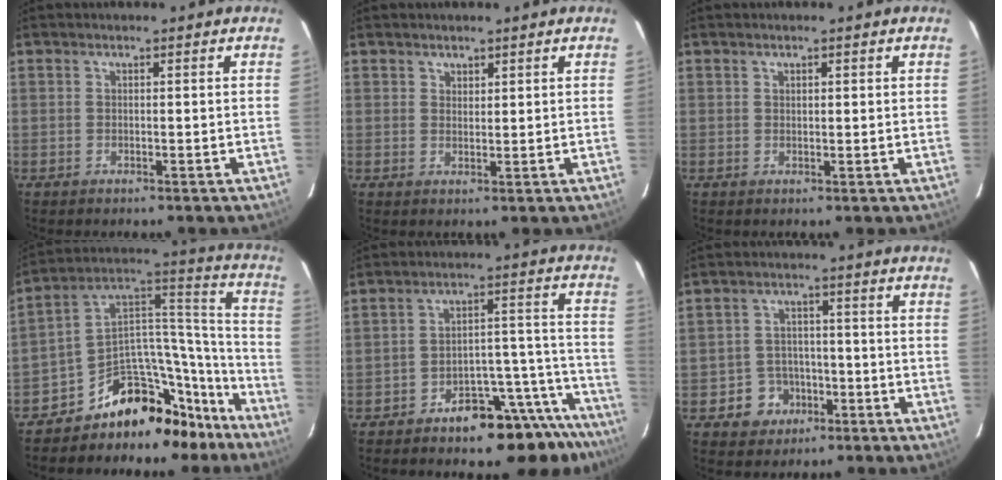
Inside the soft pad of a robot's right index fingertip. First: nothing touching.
{"total": 1.6, "force": [1.2, 1.1, 0.2], "torque": [0.000, 0.003, 0.020]}
{"total": 1.0, "force": [0.6, 0.5, 0.6], "torque": [-0.007, 0.003, 0.011]}
{"total": 17.8, "force": [-14.0, 9.5, 5.4], "torque": [-0.077, 0.098, -0.208]}
{"total": 14.9, "force": [-13.0, 5.1, 5.2], "torque": [-0.044, 0.048, -0.170]}
{"total": 6.5, "force": [-2.9, 5.7, 0.9], "torque": [-0.032, 0.024, -0.036]}